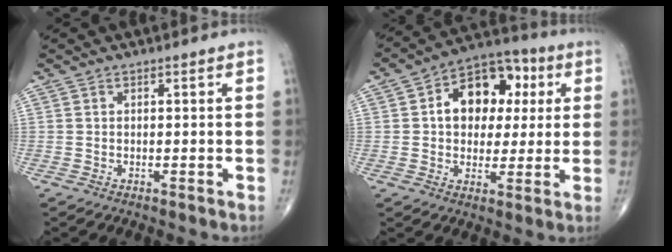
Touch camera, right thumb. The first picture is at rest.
{"total": 14.2, "force": [2.9, 10.0, 9.5], "torque": [-0.096, 0.016, 0.035]}